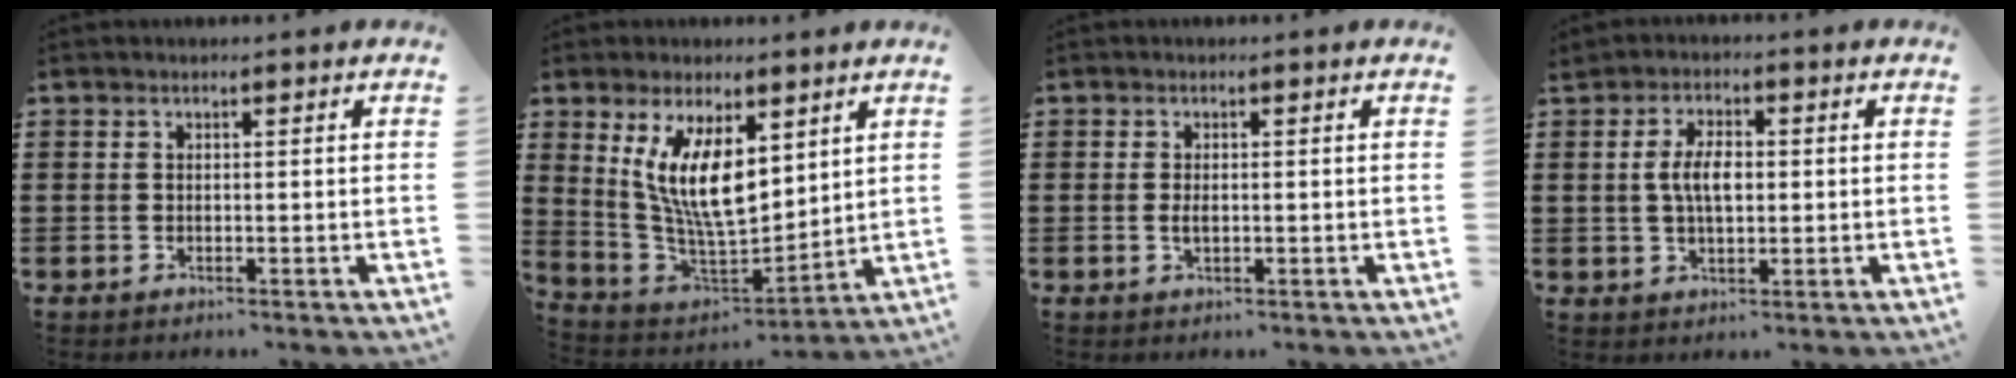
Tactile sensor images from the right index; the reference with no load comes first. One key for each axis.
{"total": 11.0, "fx": 4.1, "fy": 4.6, "fz": 9.1, "tx": -0.194, "ty": -0.012, "tz": 0.076}
{"total": 1.4, "fx": -0.1, "fy": 0.6, "fz": 1.2, "tx": -0.024, "ty": 0.002, "tz": -0.002}
{"total": 4.9, "fx": 0.3, "fy": 2.3, "fz": 4.3, "tx": -0.078, "ty": 0.006, "tz": 0.001}